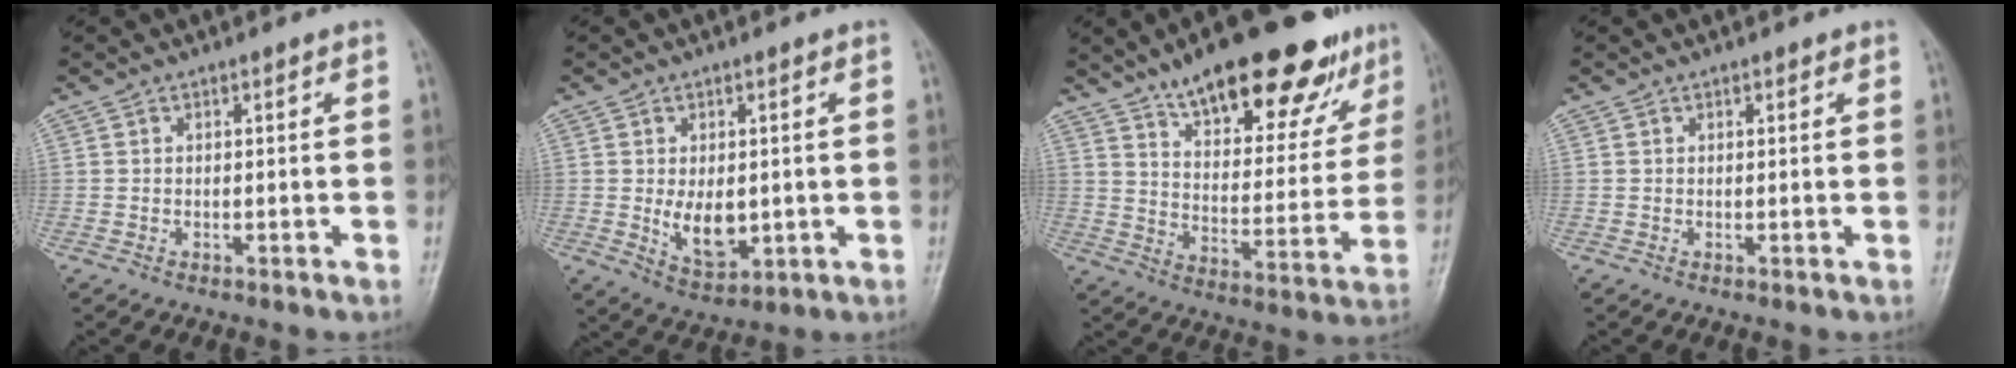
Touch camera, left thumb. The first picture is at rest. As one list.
[{"total": 7.6, "force": [-0.4, 4.8, 5.9], "torque": [-0.073, -0.014, 0.007]}, {"total": 24.5, "force": [16.4, 9.1, 15.7], "torque": [-0.177, -0.053, 0.246]}, {"total": 0.9, "force": [0.5, 0.6, 0.5], "torque": [0.000, -0.001, 0.004]}]